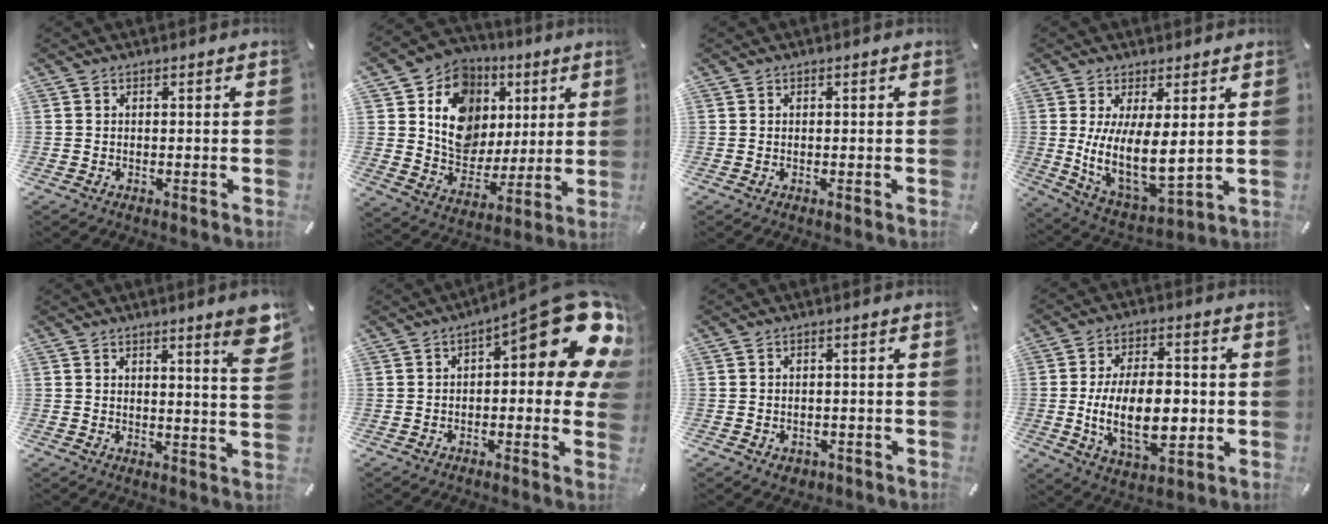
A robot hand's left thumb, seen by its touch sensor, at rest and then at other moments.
{"total": 15.1, "force": [3.7, 13.2, 6.2], "torque": [-0.100, -0.016, 0.077]}
{"total": 0.0}
{"total": 11.8, "force": [3.5, 5.1, 10.0], "torque": [-0.196, -0.041, 0.073]}
{"total": 7.3, "force": [4.5, 1.1, 5.7], "torque": [-0.078, -0.031, 0.070]}
{"total": 19.7, "force": [7.7, 6.6, 16.9], "torque": [-0.206, -0.069, 0.123]}
{"total": 2.2, "force": [-0.9, 1.8, 0.7], "torque": [-0.011, 0.005, -0.018]}
{"total": 17.4, "force": [-1.7, 9.8, 14.2], "torque": [-0.254, -0.008, -0.030]}